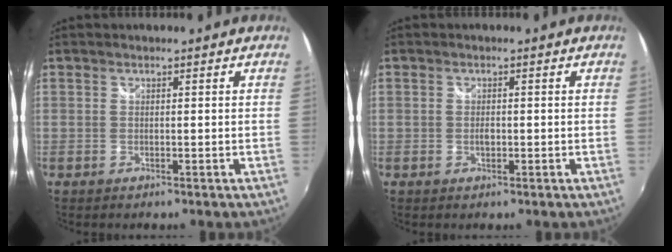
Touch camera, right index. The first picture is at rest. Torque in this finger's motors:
{"motor_torque": [0.24, 0.18, 0.04, 0.01]}